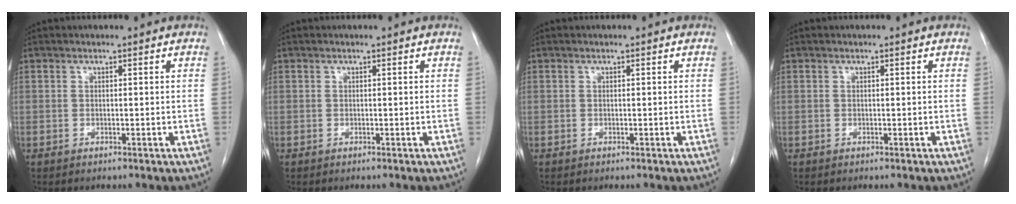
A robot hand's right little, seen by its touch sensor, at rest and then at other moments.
{"total": 0.0}
{"total": 0.0}
{"total": 0.0}